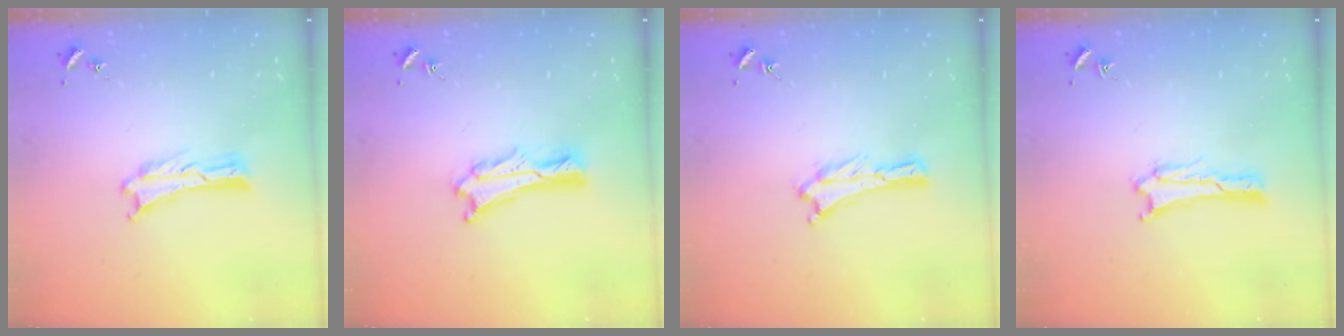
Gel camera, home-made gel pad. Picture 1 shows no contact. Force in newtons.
{"total": 2.0, "press": 2.0, "slide": 0.2}
{"total": 0.0}
{"total": 1.9, "press": 1.9, "slide": 0.1}